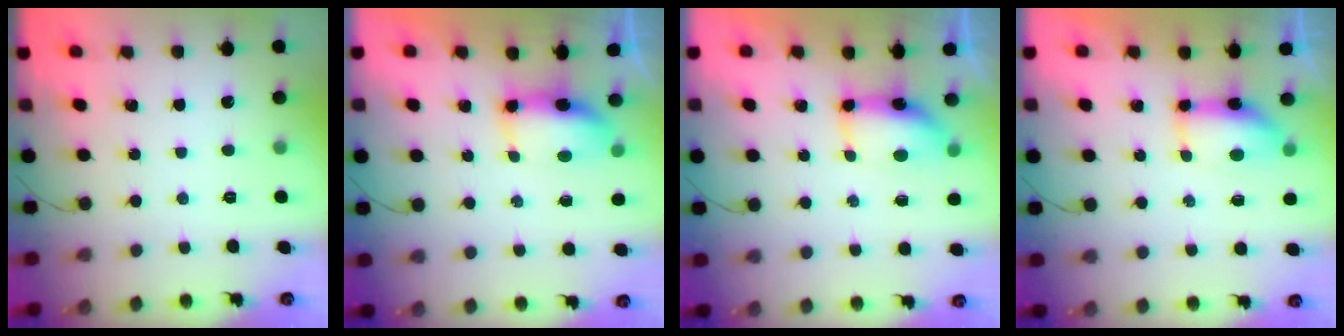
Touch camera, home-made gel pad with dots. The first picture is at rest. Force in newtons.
{"total": 7.4, "press": 7.2, "slide": 1.8}
{"total": 7.3, "press": 7.2, "slide": 1.1}
{"total": 8.2, "press": 7.5, "slide": 3.1}